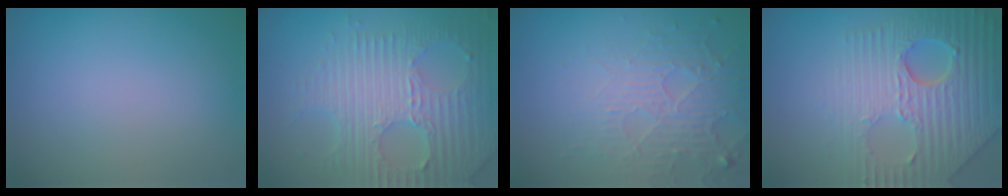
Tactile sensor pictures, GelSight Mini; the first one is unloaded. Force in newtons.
{"total": 7.6, "press": 5.1, "slide": 5.7}
{"total": 5.2, "press": 3.3, "slide": 4.1}
{"total": 7.2, "press": 5.7, "slide": 4.5}